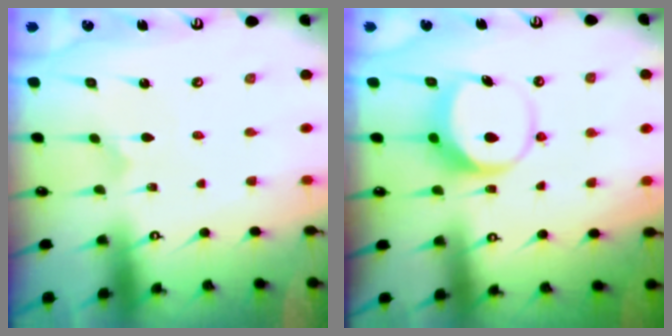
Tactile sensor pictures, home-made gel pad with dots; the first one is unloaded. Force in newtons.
{"total": 7.2, "press": 7.1, "slide": 0.6}